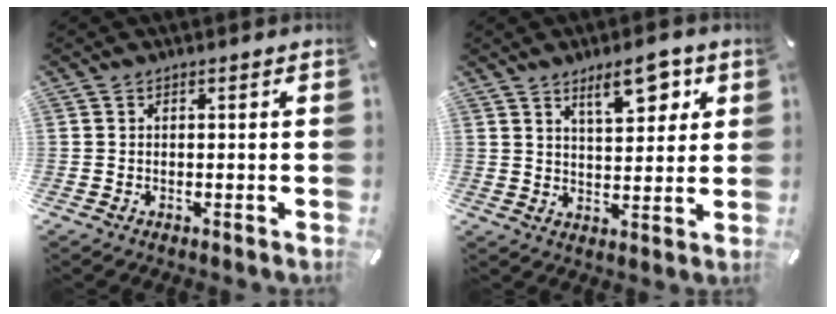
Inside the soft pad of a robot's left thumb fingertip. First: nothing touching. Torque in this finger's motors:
{"motor_torque": [0.26, 0.16, 0.98, -0.68, 0.19]}